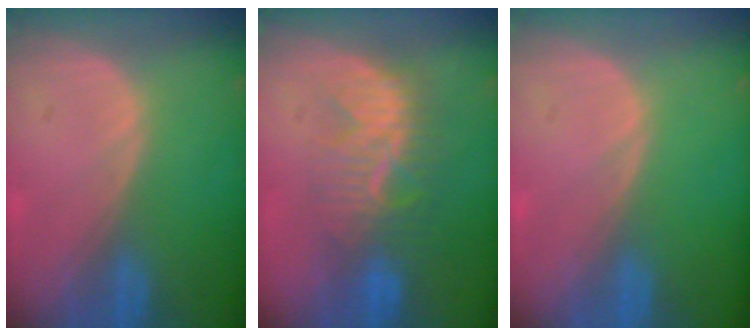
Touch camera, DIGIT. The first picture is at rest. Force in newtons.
{"total": 8.3, "press": 7.9, "slide": 2.3}
{"total": 0.0}